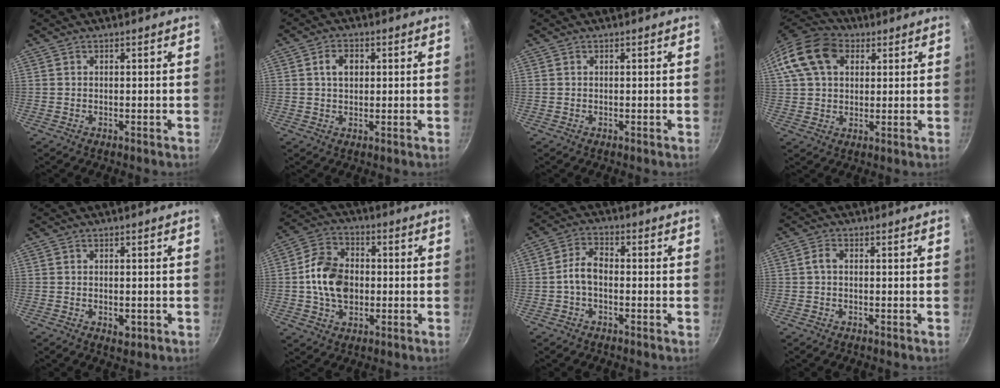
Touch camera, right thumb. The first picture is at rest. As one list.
[{"total": 4.0, "force": [0.9, 2.8, 2.7], "torque": [-0.030, 0.004, 0.014]}, {"total": 0.0}, {"total": 15.1, "force": [5.1, 10.8, 9.3], "torque": [-0.170, 0.021, 0.079]}, {"total": 2.6, "force": [-0.7, 1.5, 2.0], "torque": [-0.030, -0.004, -0.008]}, {"total": 12.3, "force": [-0.3, 8.9, 8.4], "torque": [-0.132, 0.017, -0.015]}, {"total": 5.1, "force": [-1.0, 3.1, 3.9], "torque": [-0.072, 0.026, -0.027]}, {"total": 1.8, "force": [0.0, 1.1, 1.4], "torque": [-0.030, 0.010, -0.003]}]